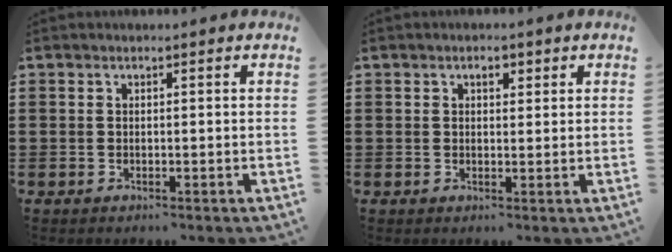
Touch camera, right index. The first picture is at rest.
{"total": 1.7, "force": [0.8, 1.0, 1.2], "torque": [-0.018, 0.004, 0.010]}